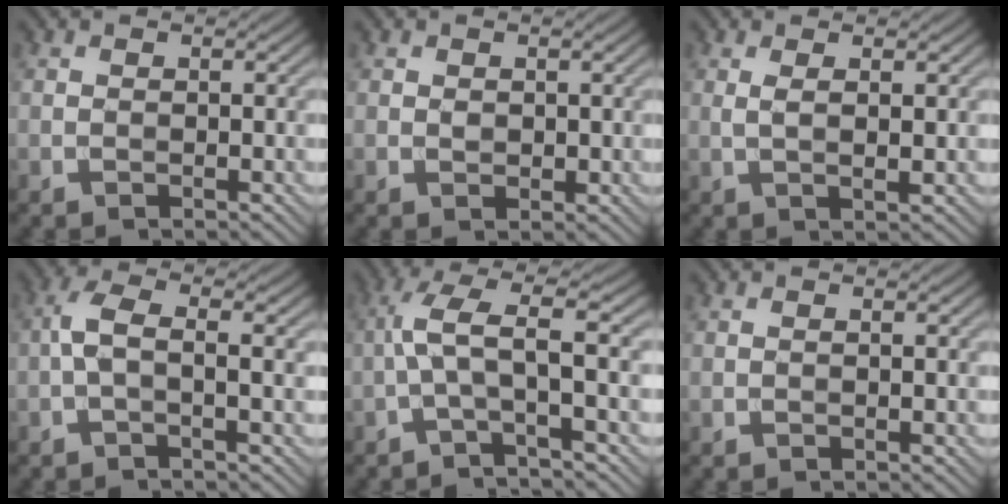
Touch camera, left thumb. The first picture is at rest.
{"total": 1.1, "force": [0.3, 0.9, 0.6], "torque": [-0.013, -0.004, 0.007]}
{"total": 2.2, "force": [0.8, 0.4, 2.0], "torque": [-0.043, -0.001, 0.017]}
{"total": 3.5, "force": [-0.5, 0.9, 3.3], "torque": [-0.073, 0.009, -0.018]}
{"total": 5.4, "force": [-1.0, 0.9, 5.3], "torque": [-0.106, 0.022, -0.035]}
{"total": 0.0}